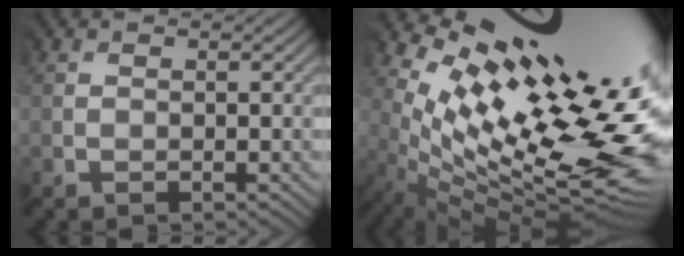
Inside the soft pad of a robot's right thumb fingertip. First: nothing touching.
{"total": 15.1, "force": [4.0, 5.8, 13.4], "torque": [-0.215, -0.001, 0.092]}